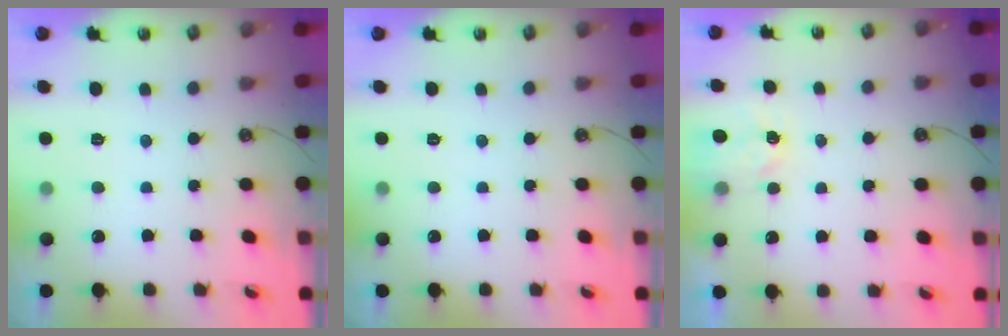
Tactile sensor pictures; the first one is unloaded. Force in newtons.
{"total": 0.0}
{"total": 3.0, "press": 3.0, "slide": 0.3}